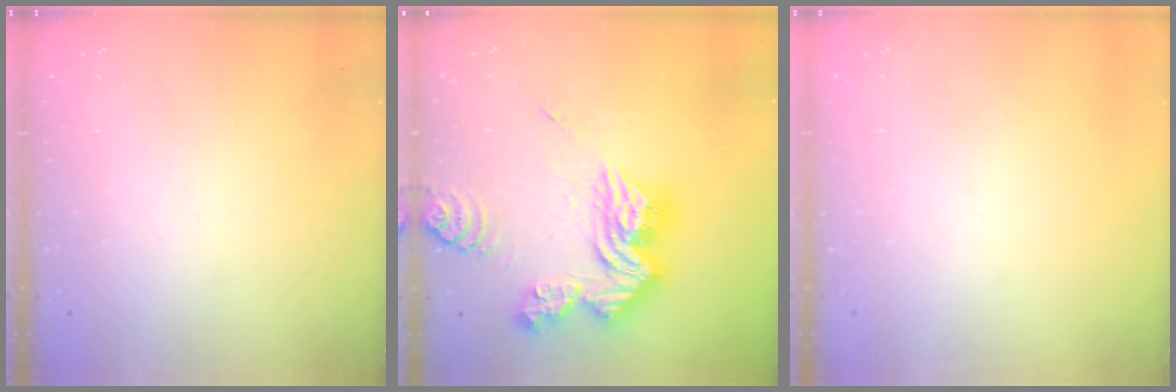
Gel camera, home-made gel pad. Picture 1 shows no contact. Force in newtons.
{"total": 18.2, "press": 18.1, "slide": 1.9}
{"total": 0.0}